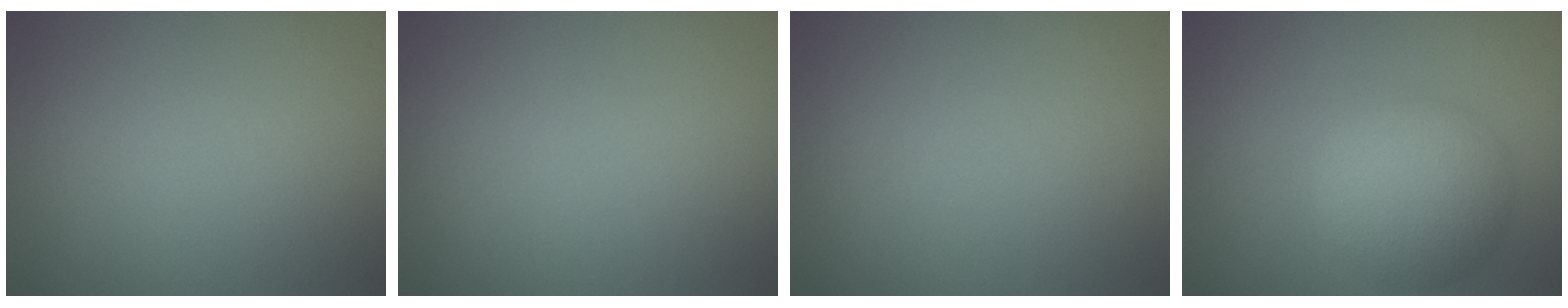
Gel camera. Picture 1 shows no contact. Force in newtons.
{"total": 0.0}
{"total": 0.0}
{"total": 6.1, "press": 6.1, "slide": 0.1}